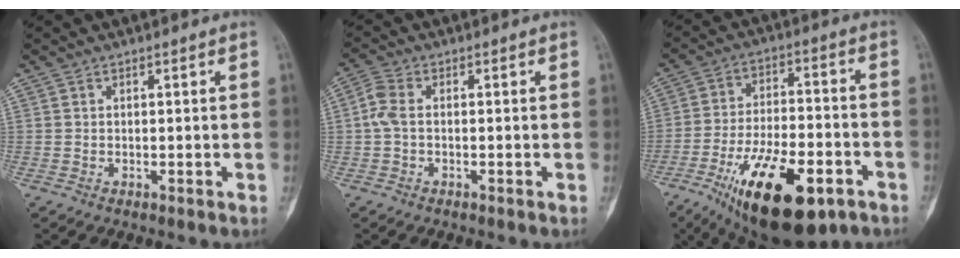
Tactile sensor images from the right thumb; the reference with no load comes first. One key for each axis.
{"total": 3.5, "fx": -0.3, "fy": 2.0, "fz": 2.9, "tx": -0.075, "ty": 0.008, "tz": -0.017}
{"total": 21.9, "fx": -10.9, "fy": 9.3, "fz": 16.6, "tx": -0.275, "ty": 0.038, "tz": -0.165}